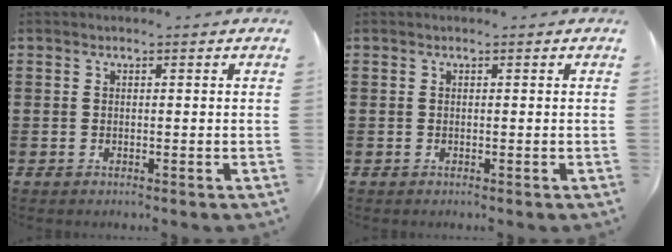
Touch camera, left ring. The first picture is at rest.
{"total": 0.0}